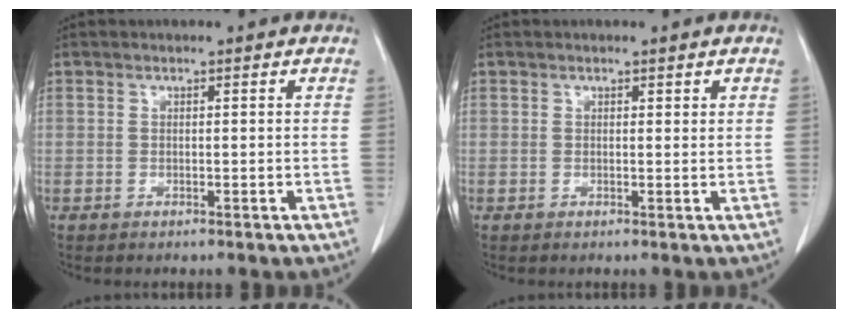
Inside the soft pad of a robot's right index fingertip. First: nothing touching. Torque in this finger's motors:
{"motor_torque": [-0.07, 0.04, -0.04, -0.01]}